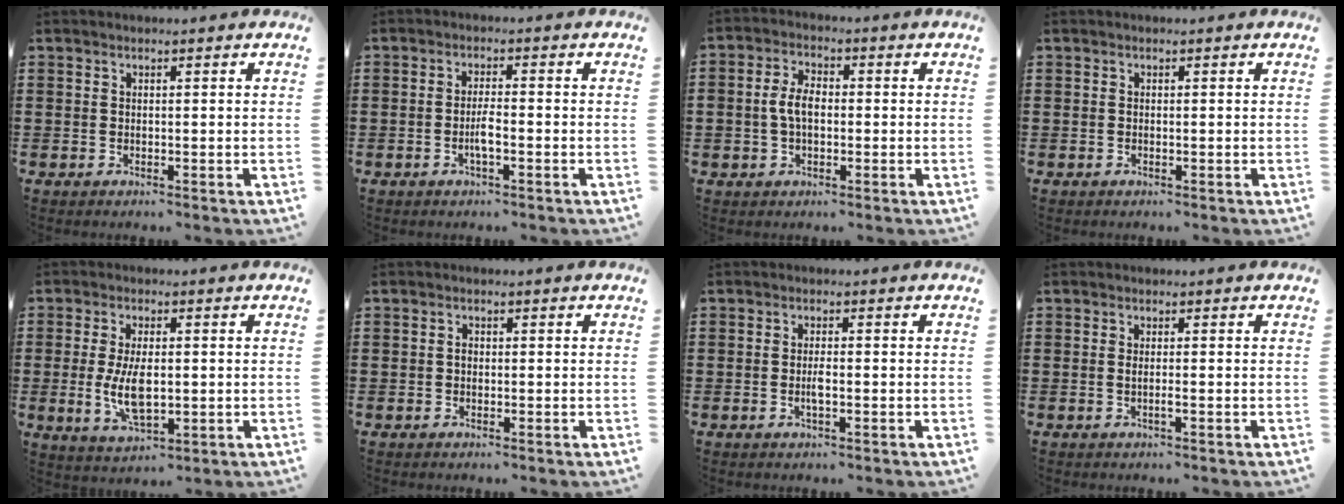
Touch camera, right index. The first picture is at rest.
{"total": 2.8, "force": [-1.0, 0.5, 2.5], "torque": [-0.060, -0.004, -0.023]}
{"total": 4.5, "force": [-0.3, 2.7, 3.6], "torque": [-0.091, 0.002, -0.014]}
{"total": 0.0}
{"total": 6.8, "force": [-0.4, 3.3, 5.9], "torque": [-0.119, -0.004, -0.012]}
{"total": 0.9, "force": [-0.1, 0.6, 0.7], "torque": [-0.014, 0.001, -0.002]}
{"total": 2.0, "force": [-0.5, 0.5, 1.8], "torque": [-0.041, -0.001, -0.011]}
{"total": 1.1, "force": [-0.4, 0.0, 1.0], "torque": [-0.018, -0.003, -0.007]}